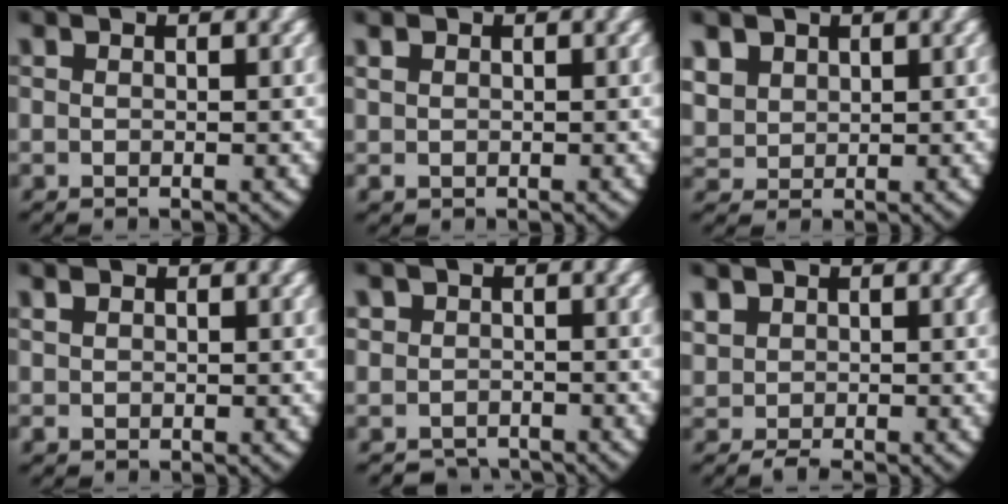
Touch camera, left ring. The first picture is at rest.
{"total": 1.5, "force": [0.1, 1.4, 0.5], "torque": [-0.027, -0.015, 0.015]}
{"total": 3.8, "force": [1.3, 3.2, 1.5], "torque": [-0.051, -0.011, 0.036]}
{"total": 0.9, "force": [0.1, 0.8, 0.3], "torque": [-0.019, -0.013, 0.012]}
{"total": 3.6, "force": [-2.8, 2.3, 0.3], "torque": [-0.001, -0.014, -0.046]}
{"total": 2.3, "force": [0.3, 2.1, 1.0], "torque": [-0.040, -0.016, 0.015]}